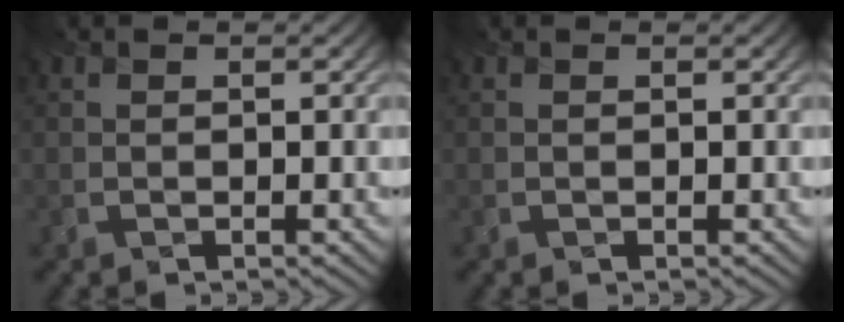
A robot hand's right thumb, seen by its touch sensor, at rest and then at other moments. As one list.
[{"total": 0.0}]